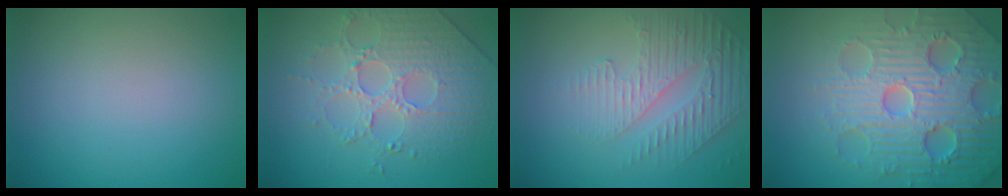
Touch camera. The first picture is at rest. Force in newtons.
{"total": 4.5, "press": 4.1, "slide": 2.0}
{"total": 4.8, "press": 3.1, "slide": 3.6}
{"total": 7.9, "press": 7.7, "slide": 1.6}